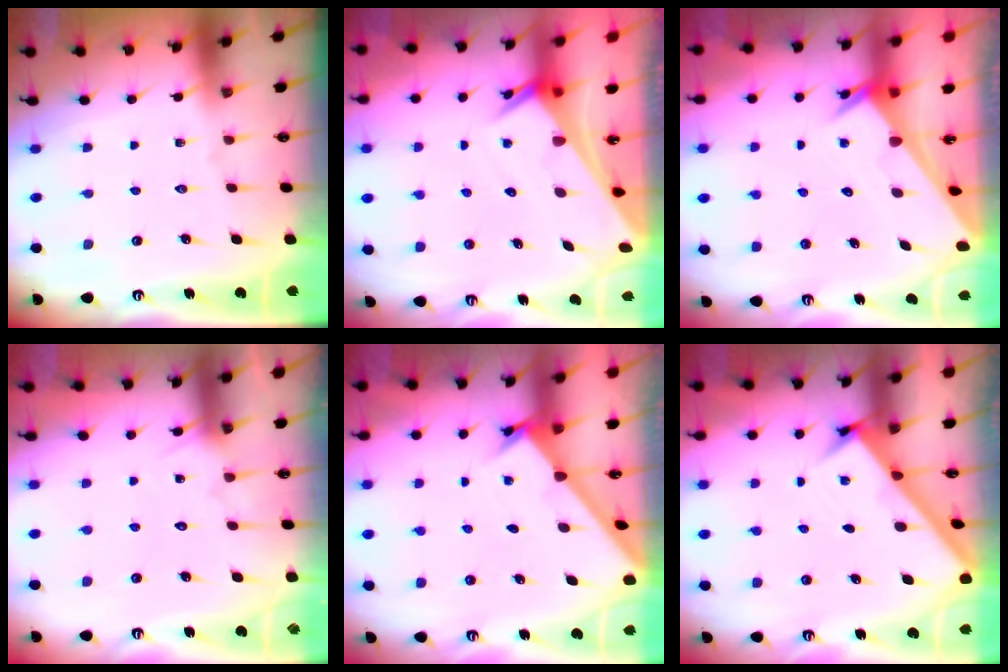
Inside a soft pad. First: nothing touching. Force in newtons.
{"total": 2.9, "press": 2.9, "slide": 0.2}
{"total": 3.4, "press": 3.4, "slide": 0.4}
{"total": 5.5, "press": 5.5, "slide": 0.4}
{"total": 1.7, "press": 1.7, "slide": 0.1}
{"total": 2.9, "press": 2.9, "slide": 0.4}